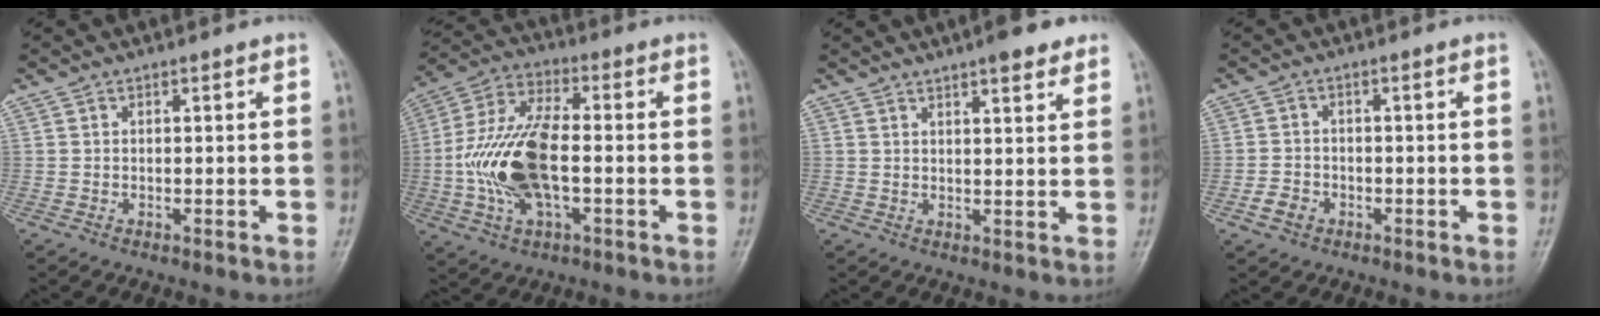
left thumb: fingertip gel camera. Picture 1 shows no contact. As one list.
[{"total": 16.1, "force": [-2.0, 8.0, 13.9], "torque": [-0.281, 0.024, -0.037]}, {"total": 6.1, "force": [4.3, 1.5, 4.1], "torque": [-0.042, -0.014, 0.056]}, {"total": 3.3, "force": [-1.6, 2.6, 1.3], "torque": [-0.018, 0.012, -0.030]}]